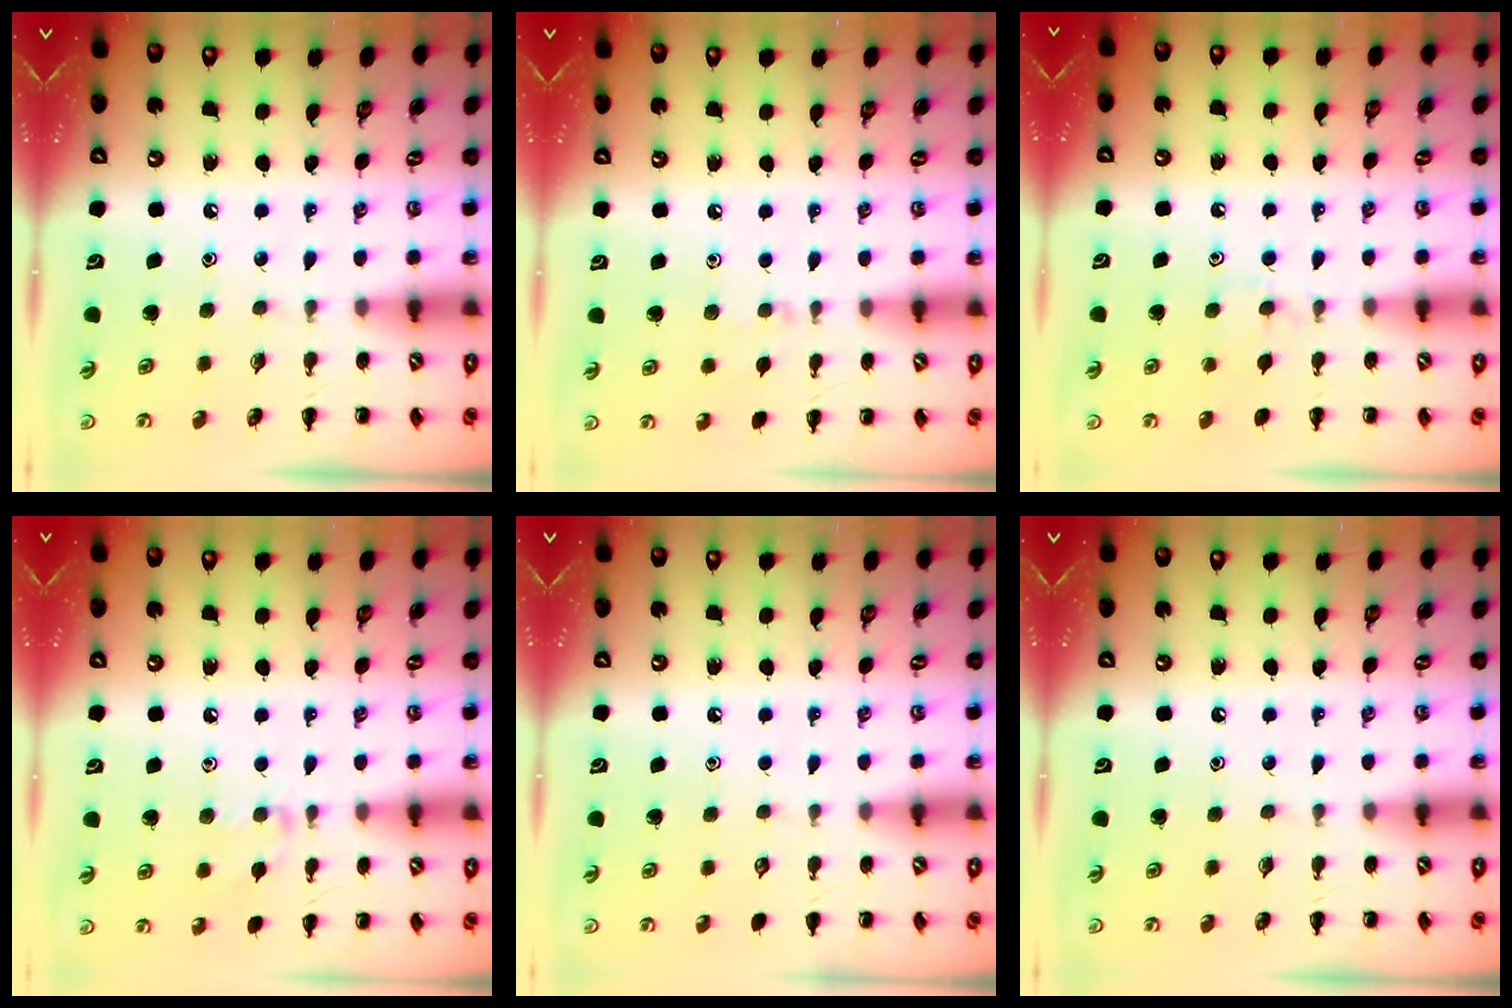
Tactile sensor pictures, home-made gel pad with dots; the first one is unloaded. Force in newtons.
{"total": 4.1, "press": 3.9, "slide": 1.5}
{"total": 5.7, "press": 5.4, "slide": 1.9}
{"total": 6.9, "press": 6.7, "slide": 1.8}
{"total": 0.0}
{"total": 0.0}